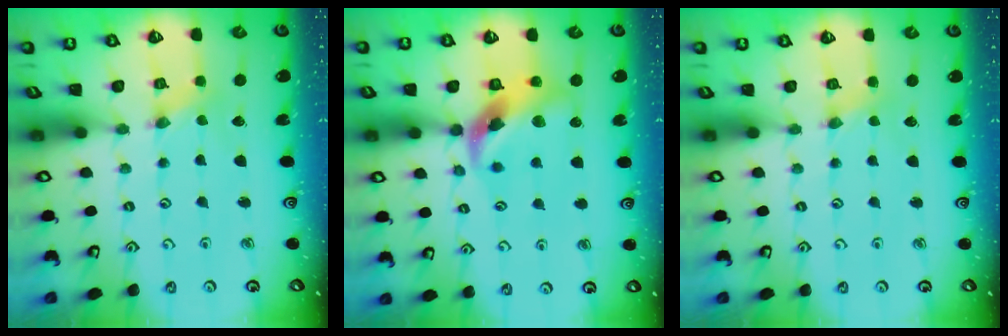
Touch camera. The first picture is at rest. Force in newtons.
{"total": 12.9, "press": 12.7, "slide": 1.7}
{"total": 1.8, "press": 1.7, "slide": 0.4}